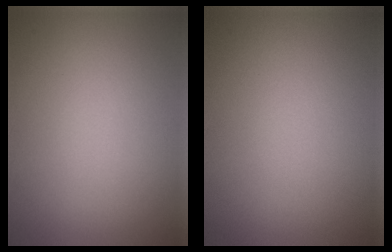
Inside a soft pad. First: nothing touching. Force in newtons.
{"total": 0.0}